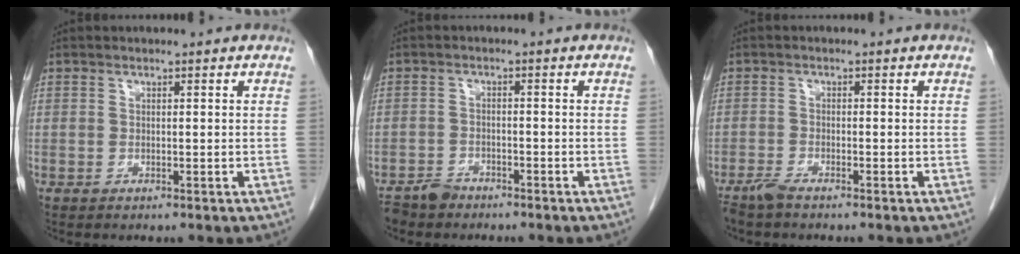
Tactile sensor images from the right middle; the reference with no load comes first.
{"total": 2.8, "force": [-2.5, 1.0, 0.5], "torque": [-0.013, -0.002, -0.043]}
{"total": 2.0, "force": [-1.8, 0.1, 0.9], "torque": [-0.027, -0.005, -0.037]}